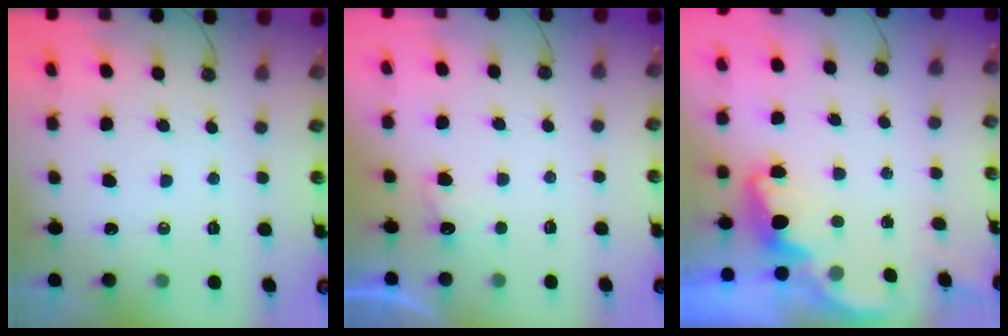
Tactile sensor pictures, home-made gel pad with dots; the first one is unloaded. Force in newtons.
{"total": 2.6, "press": 2.5, "slide": 0.8}
{"total": 2.3, "press": 2.3, "slide": 0.5}